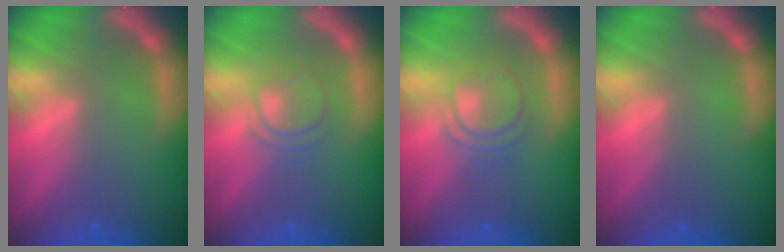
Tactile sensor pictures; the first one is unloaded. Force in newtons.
{"total": 3.0}
{"total": 4.0}
{"total": 0.0}